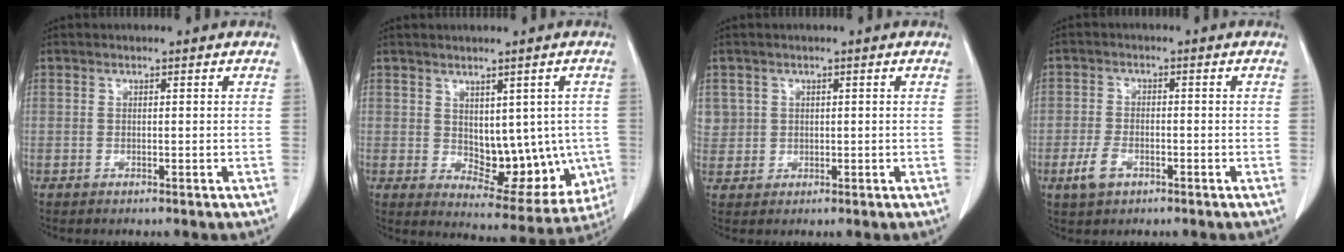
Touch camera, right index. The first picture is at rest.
{"total": 11.1, "force": [-0.1, 6.5, 9.0], "torque": [-0.098, 0.001, 0.026]}
{"total": 2.3, "force": [0.8, 2.2, -0.1], "torque": [0.022, 0.004, 0.012]}
{"total": 4.0, "force": [-2.0, 2.4, 2.4], "torque": [-0.054, 0.000, -0.034]}